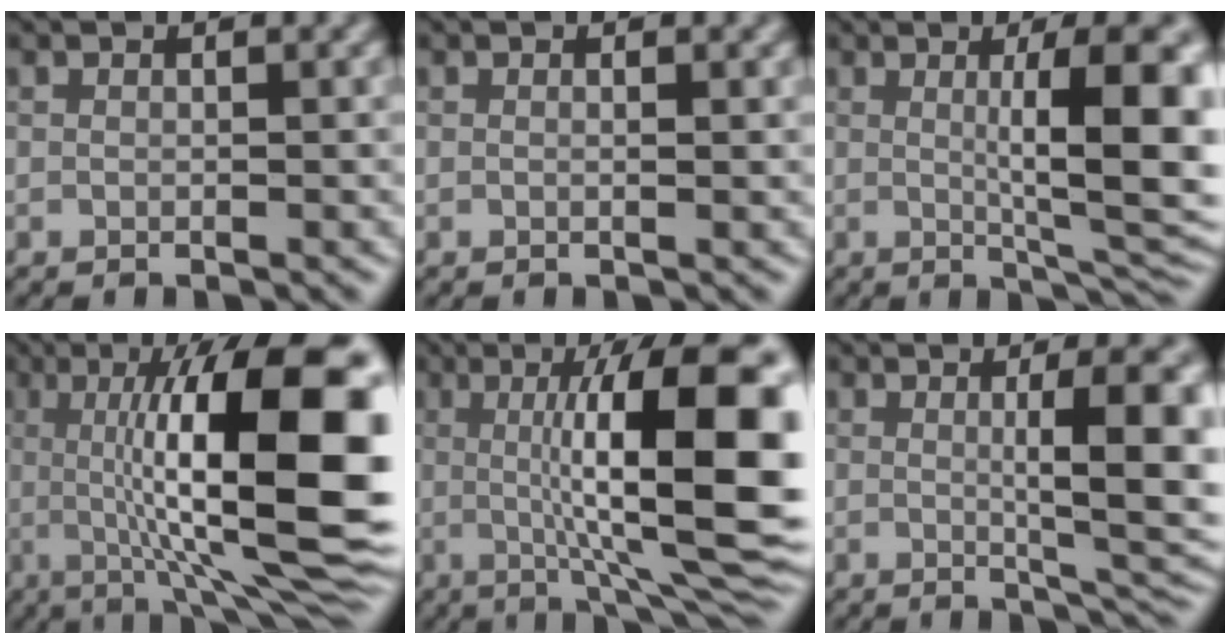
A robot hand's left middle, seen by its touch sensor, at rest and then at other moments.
{"total": 0.6, "force": [0.1, 0.1, 0.6], "torque": [-0.007, -0.001, -0.001]}
{"total": 9.5, "force": [1.0, 2.3, 9.2], "torque": [-0.116, -0.006, 0.019]}
{"total": 16.2, "force": [0.9, 4.2, 15.6], "torque": [-0.209, 0.010, 0.008]}
{"total": 14.8, "force": [1.0, 3.4, 14.4], "torque": [-0.189, 0.006, 0.013]}
{"total": 7.7, "force": [0.4, 1.8, 7.5], "torque": [-0.095, -0.005, 0.011]}